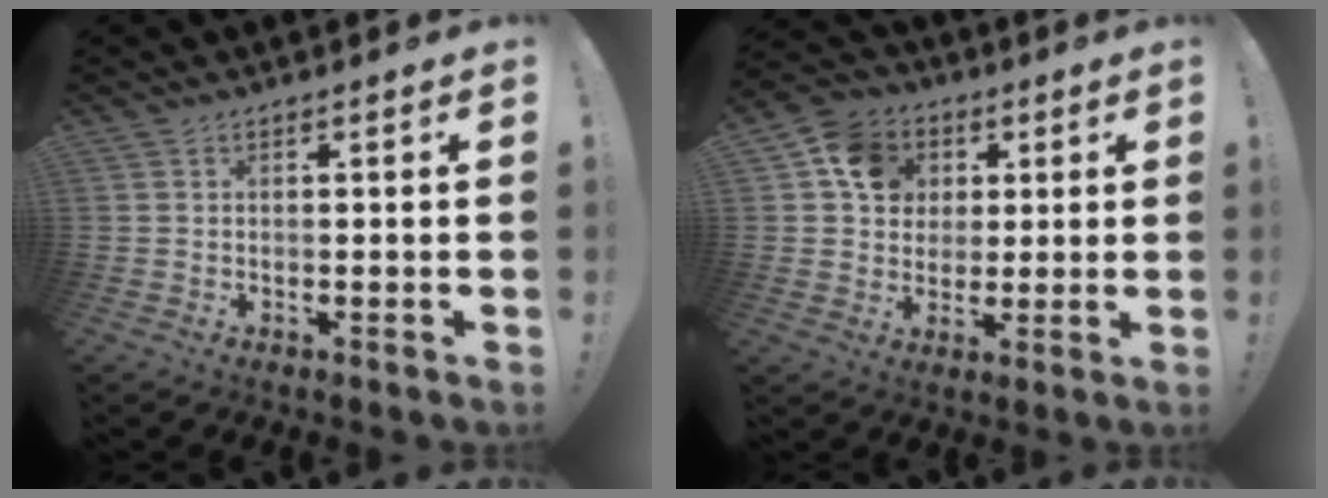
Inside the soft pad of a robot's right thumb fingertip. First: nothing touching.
{"total": 12.3, "force": [3.9, 10.6, 4.9], "torque": [-0.065, -0.008, 0.079]}